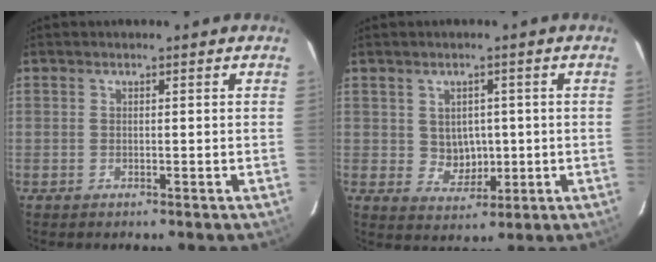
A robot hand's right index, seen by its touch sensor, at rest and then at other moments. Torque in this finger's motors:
{"motor_torque": [-0.04, 0.06, 0.06, 0.00]}